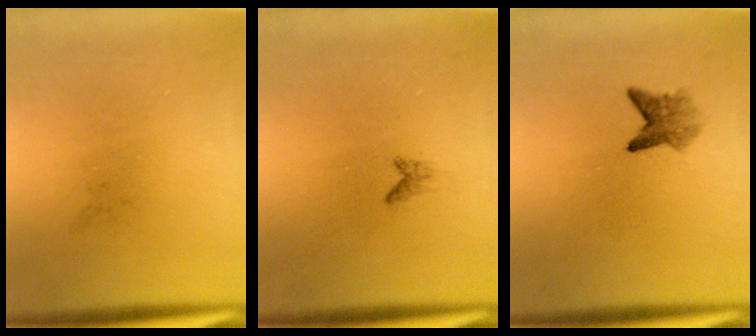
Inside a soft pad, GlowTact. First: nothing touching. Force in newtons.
{"total": 0.6}
{"total": 2.6}